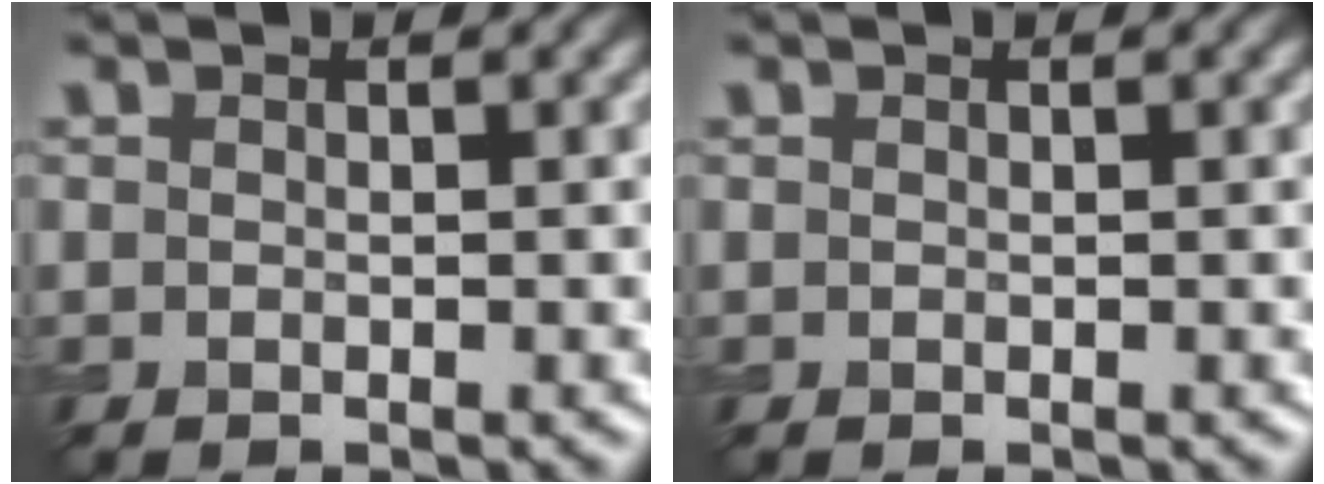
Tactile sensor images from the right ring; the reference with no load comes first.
{"total": 0.0}